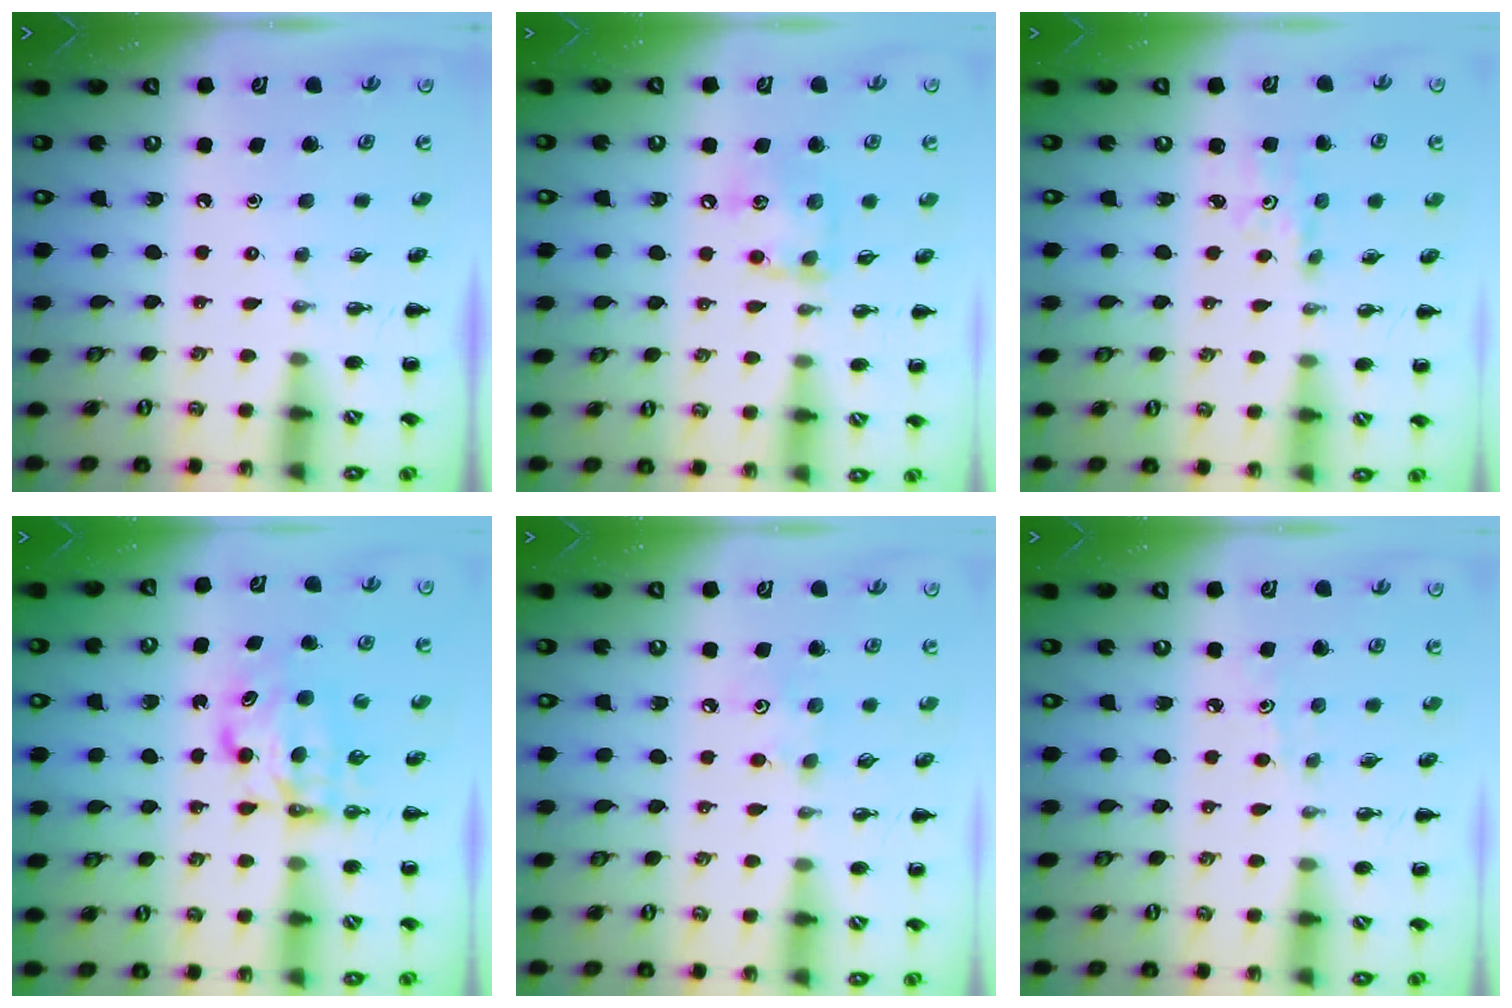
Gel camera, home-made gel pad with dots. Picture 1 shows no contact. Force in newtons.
{"total": 10.6, "press": 10.5, "slide": 1.0}
{"total": 2.1, "press": 2.0, "slide": 0.7}
{"total": 6.5, "press": 6.5, "slide": 0.4}
{"total": 4.1, "press": 4.0, "slide": 1.0}
{"total": 2.8, "press": 2.6, "slide": 0.9}